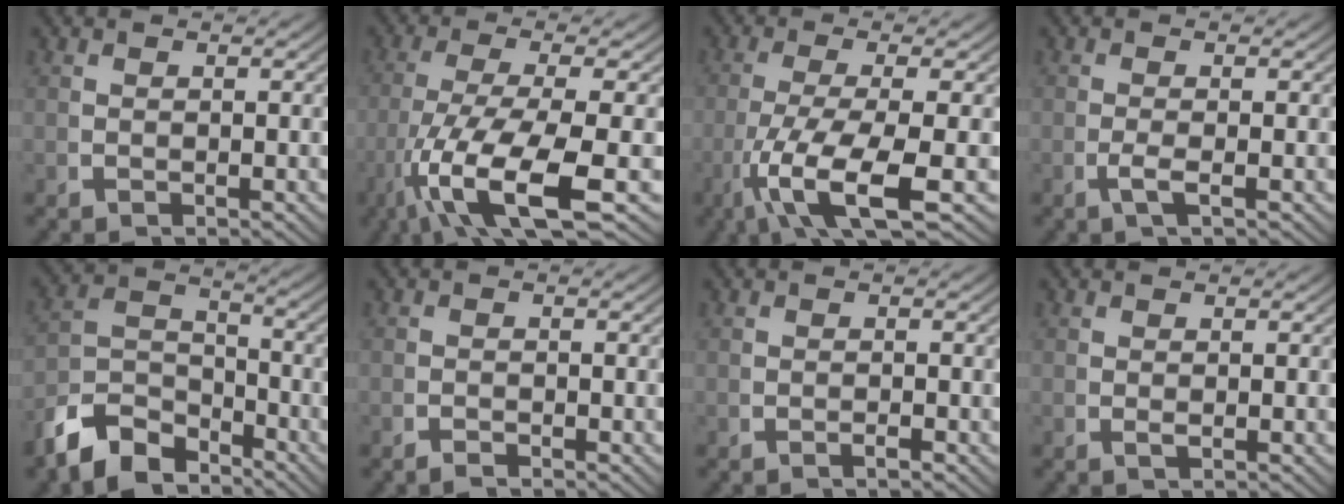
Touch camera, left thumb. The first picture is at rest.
{"total": 11.6, "force": [-3.2, 5.3, 9.8], "torque": [-0.223, -0.047, -0.019]}
{"total": 9.0, "force": [-2.6, 3.8, 7.7], "torque": [-0.178, -0.035, -0.020]}
{"total": 1.6, "force": [-0.5, 0.2, 1.5], "torque": [-0.041, -0.001, -0.009]}
{"total": 8.3, "force": [-4.7, 5.4, 4.2], "torque": [-0.080, -0.027, -0.077]}
{"total": 0.8, "force": [-0.8, 0.0, 0.0], "torque": [0.006, -0.002, -0.017]}
{"total": 0.7, "force": [-0.4, 0.1, 0.5], "torque": [-0.003, 0.007, -0.013]}
{"total": 0.8, "force": [0.2, 0.4, 0.6], "torque": [-0.018, 0.000, 0.006]}